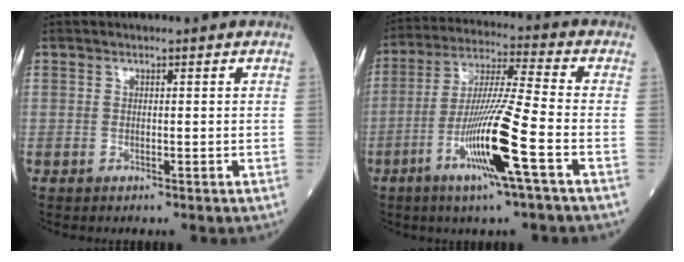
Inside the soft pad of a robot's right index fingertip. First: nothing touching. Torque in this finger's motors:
{"motor_torque": [1.80, -0.34, 0.99, 0.21]}